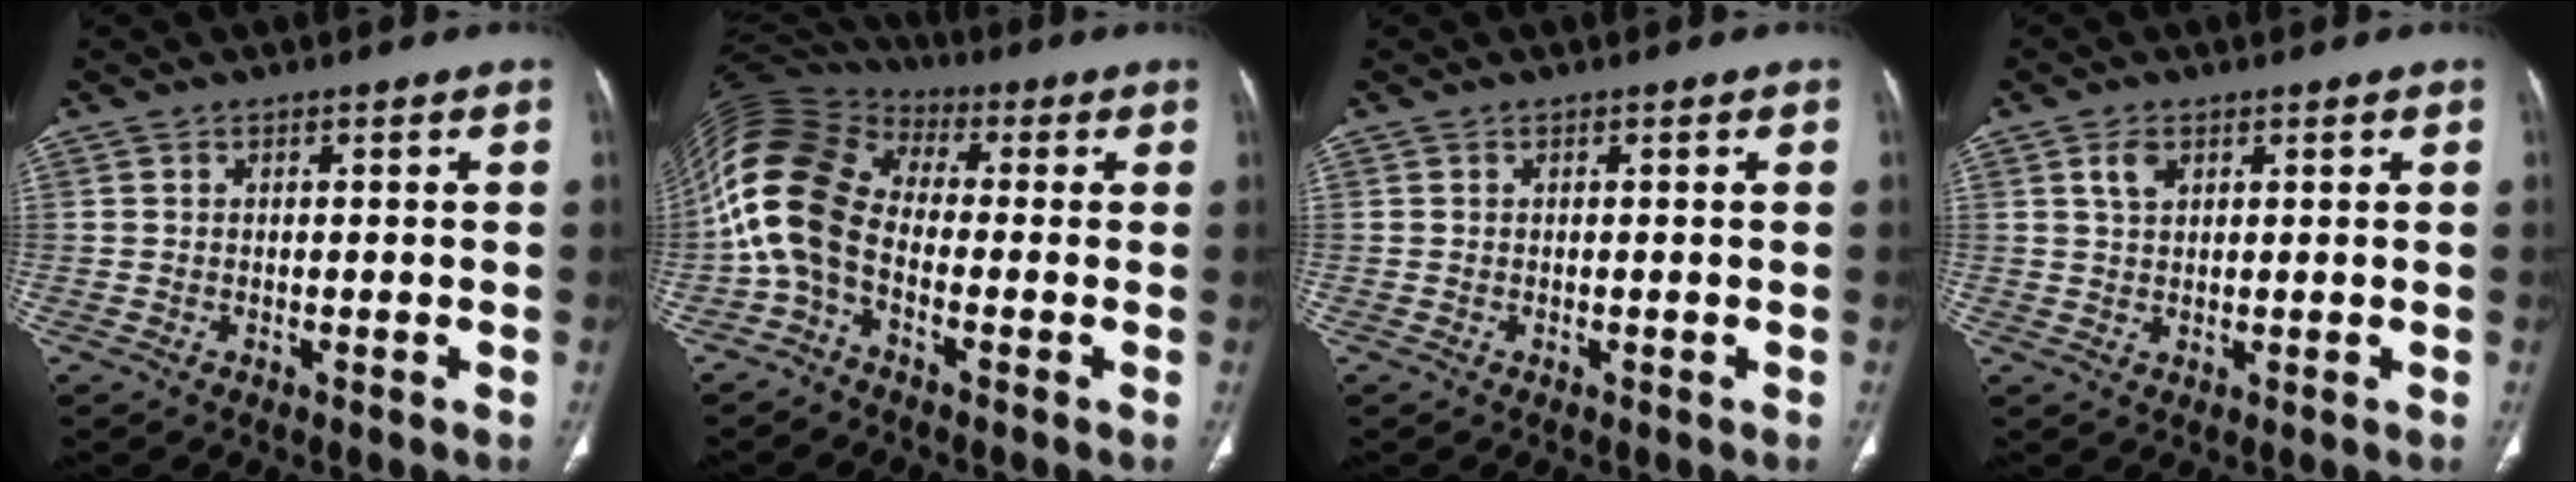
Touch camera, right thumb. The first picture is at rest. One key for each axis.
{"total": 13.5, "fx": -2.4, "fy": 8.6, "fz": 10.2, "tx": -0.223, "ty": 0.052, "tz": -0.062}
{"total": 0.0}
{"total": 2.9, "fx": 1.4, "fy": 1.7, "fz": 1.8, "tx": -0.032, "ty": -0.002, "tz": 0.029}